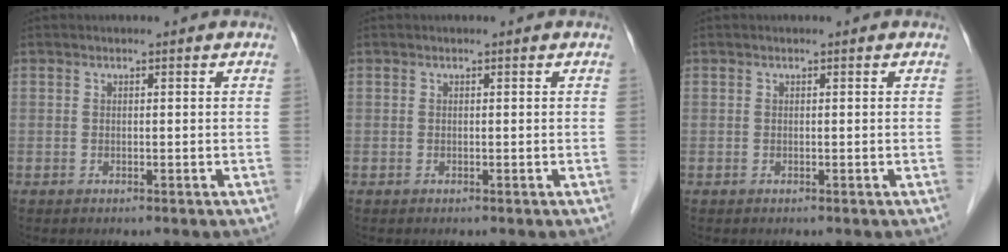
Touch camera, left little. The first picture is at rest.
{"total": 0.0}
{"total": 0.0}